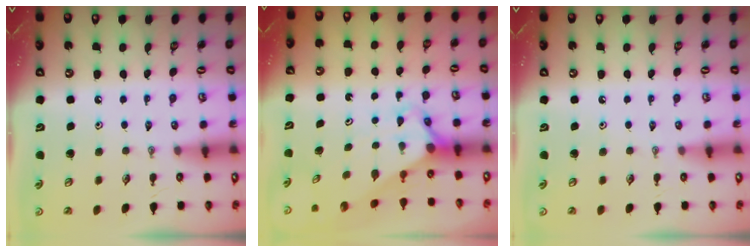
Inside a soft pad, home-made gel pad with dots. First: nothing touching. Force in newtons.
{"total": 2.8, "press": 2.8, "slide": 0.2}
{"total": 0.0}